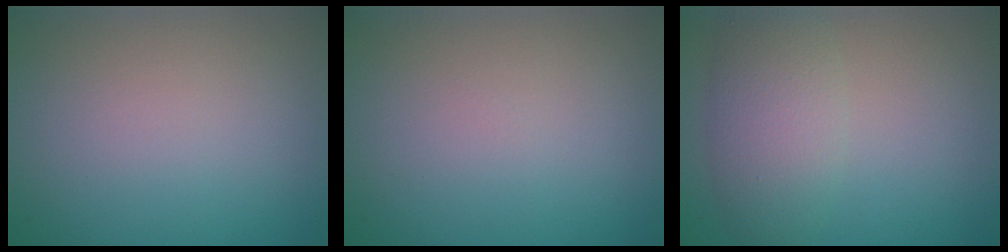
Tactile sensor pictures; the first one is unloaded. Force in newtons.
{"total": 0.0}
{"total": 4.2, "press": 4.2, "slide": 0.1}